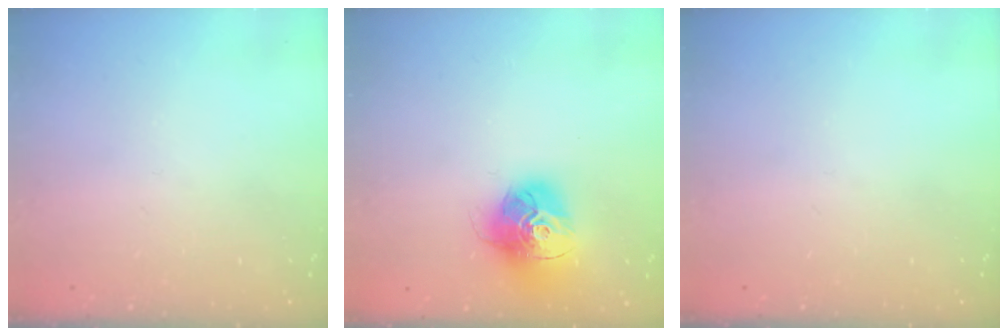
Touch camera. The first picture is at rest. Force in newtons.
{"total": 15.7, "press": 15.7, "slide": 1.4}
{"total": 0.0}